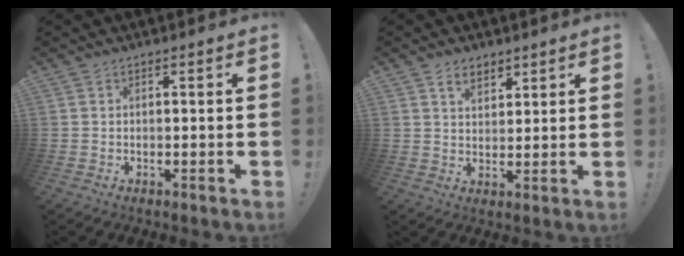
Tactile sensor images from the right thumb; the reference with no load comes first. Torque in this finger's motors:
{"motor_torque": [0.00, 0.04, 0.12, 0.18, 0.00]}